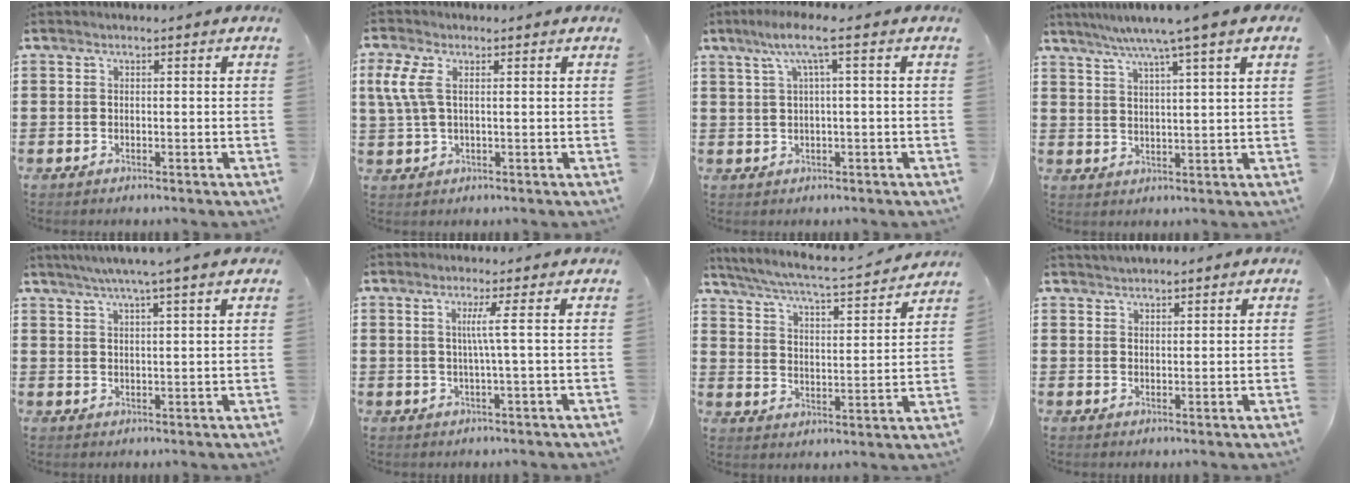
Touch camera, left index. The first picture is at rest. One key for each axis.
{"total": 4.4, "fx": 1.2, "fy": 2.0, "fz": 3.7, "tx": -0.102, "ty": -0.002, "tz": 0.014}
{"total": 5.2, "fx": 1.5, "fy": 0.4, "fz": 5.0, "tx": -0.101, "ty": 0.005, "tz": 0.019}
{"total": 5.9, "fx": 4.3, "fy": -0.2, "fz": 4.0, "tx": -0.088, "ty": -0.014, "tz": 0.072}
{"total": 4.3, "fx": 3.3, "fy": 0.0, "fz": 2.8, "tx": -0.061, "ty": -0.006, "tz": 0.058}
{"total": 3.4, "fx": 0.5, "fy": -0.9, "fz": 3.3, "tx": -0.063, "ty": -0.007, "tz": 0.004}
{"total": 4.9, "fx": 4.5, "fy": -0.1, "fz": 2.0, "tx": -0.061, "ty": -0.035, "tz": 0.070}
{"total": 2.0, "fx": 1.9, "fy": 0.4, "fz": 0.0, "tx": -0.005, "ty": 0.003, "tz": 0.038}